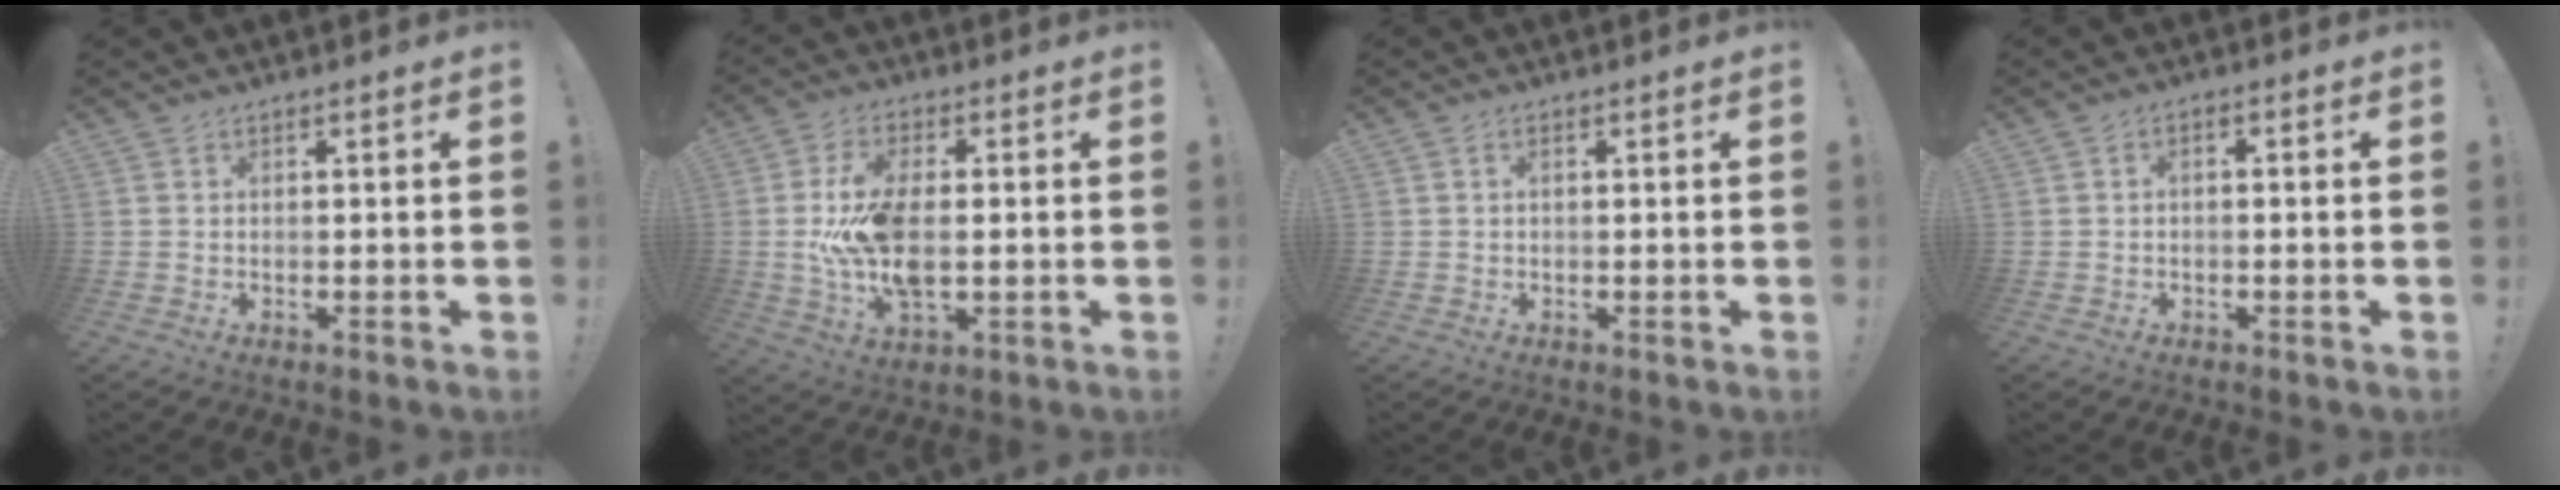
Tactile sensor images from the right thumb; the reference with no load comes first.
{"total": 14.2, "force": [-0.2, 7.8, 11.9], "torque": [-0.221, -0.004, -0.003]}
{"total": 1.0, "force": [0.3, 0.5, 0.8], "torque": [-0.022, 0.004, 0.006]}
{"total": 1.8, "force": [-1.3, 0.4, 1.1], "torque": [-0.015, 0.007, -0.023]}